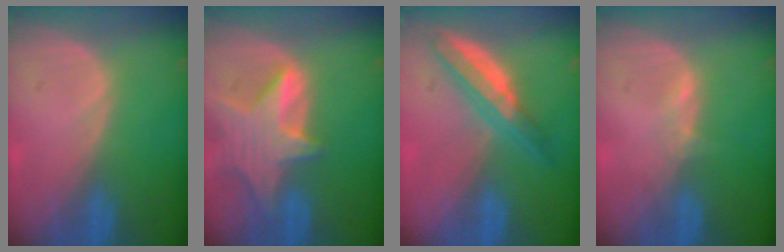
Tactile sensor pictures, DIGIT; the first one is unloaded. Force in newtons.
{"total": 8.5, "press": 7.6, "slide": 3.7}
{"total": 6.1, "press": 5.7, "slide": 2.2}
{"total": 1.1, "press": 1.1, "slide": 0.3}